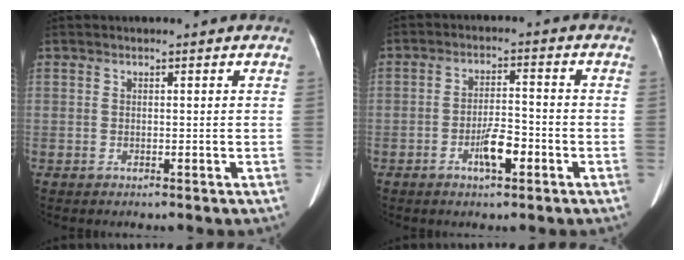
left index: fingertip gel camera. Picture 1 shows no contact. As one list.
[{"total": 5.0, "force": [-2.6, 1.4, 4.0], "torque": [-0.080, 0.000, -0.045]}]